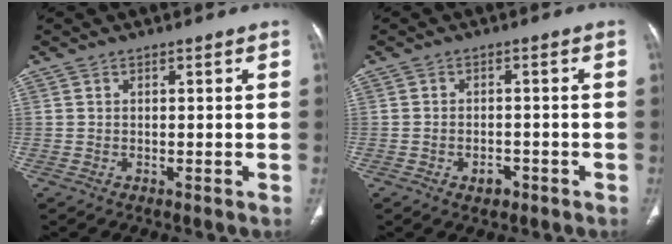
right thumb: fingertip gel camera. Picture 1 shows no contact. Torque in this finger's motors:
{"motor_torque": [-0.19, 0.16, -0.02, -0.14, 0.08]}